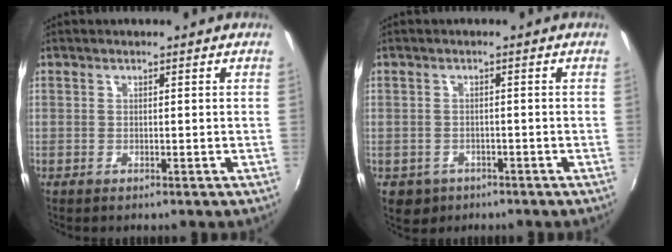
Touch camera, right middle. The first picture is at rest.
{"total": 4.2, "force": [-1.9, 3.5, 1.3], "torque": [-0.035, -0.005, -0.023]}